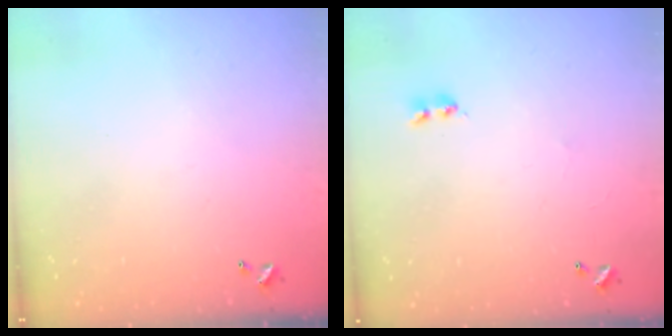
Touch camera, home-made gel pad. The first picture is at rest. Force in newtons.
{"total": 2.2, "press": 2.1, "slide": 0.6}